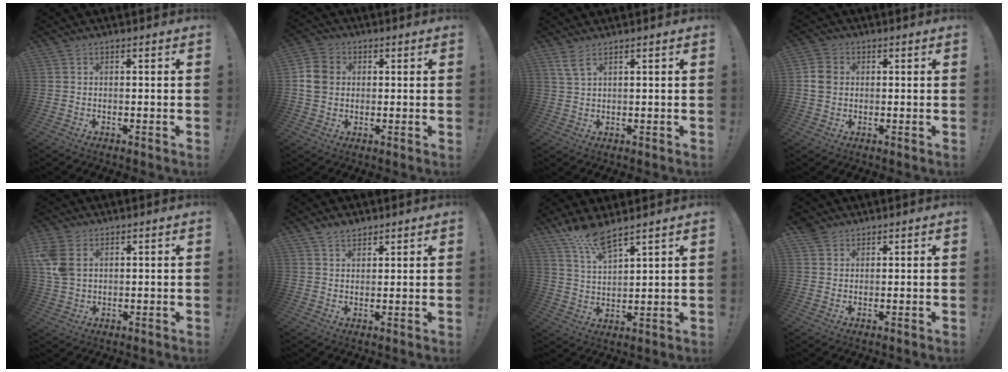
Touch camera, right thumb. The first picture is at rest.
{"total": 8.5, "force": [1.0, 7.1, 4.6], "torque": [-0.090, 0.008, 0.021]}
{"total": 4.0, "force": [2.6, 0.8, 2.9], "torque": [-0.063, -0.006, 0.048]}
{"total": 5.4, "force": [0.6, 4.6, 2.9], "torque": [-0.051, 0.009, 0.013]}
{"total": 8.7, "force": [3.1, 5.9, 5.6], "torque": [-0.121, -0.008, 0.059]}
{"total": 4.0, "force": [3.3, 2.0, 1.0], "torque": [-0.009, -0.021, 0.060]}
{"total": 9.1, "force": [7.6, 1.6, 4.6], "torque": [-0.104, -0.040, 0.141]}
{"total": 3.2, "force": [2.4, 2.1, 0.5], "torque": [-0.005, -0.012, 0.045]}